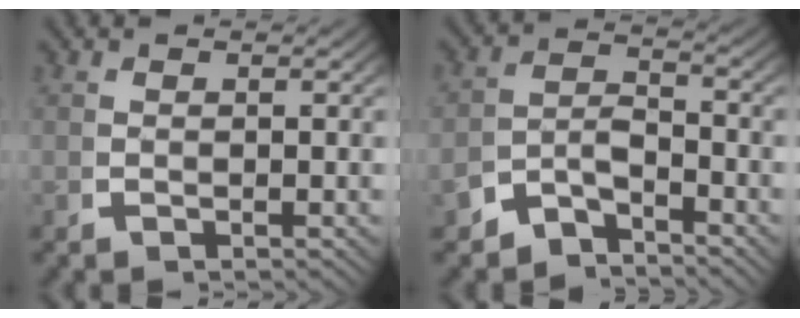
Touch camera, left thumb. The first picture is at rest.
{"total": 4.1, "force": [-2.7, 2.4, 2.0], "torque": [-0.034, -0.018, -0.047]}